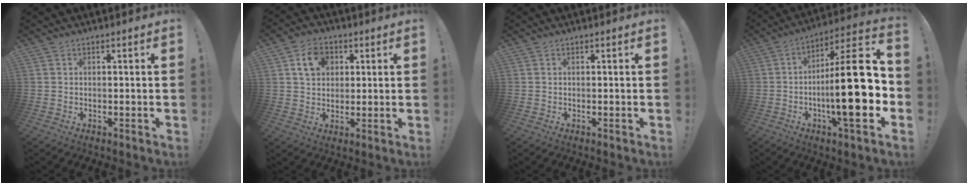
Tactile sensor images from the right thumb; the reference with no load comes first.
{"total": 8.5, "force": [3.3, 6.3, 4.6], "torque": [-0.078, 0.005, 0.064]}
{"total": 0.0}
{"total": 23.4, "force": [-3.3, 5.0, 22.6], "torque": [-0.364, 0.005, -0.059]}